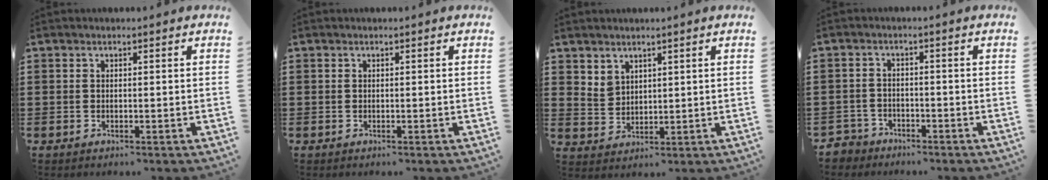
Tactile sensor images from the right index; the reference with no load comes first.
{"total": 0.0}
{"total": 3.2, "force": [2.8, 1.6, 0.1], "torque": [-0.012, 0.001, 0.055]}
{"total": 2.5, "force": [-2.3, 1.0, -0.1], "torque": [-0.006, 0.000, -0.052]}